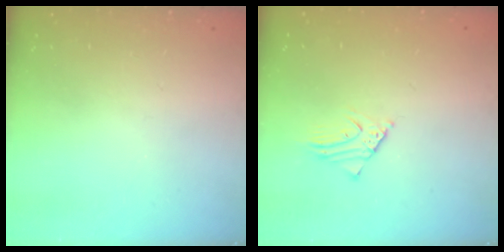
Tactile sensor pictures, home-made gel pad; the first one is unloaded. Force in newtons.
{"total": 2.7, "press": 2.6, "slide": 0.2}